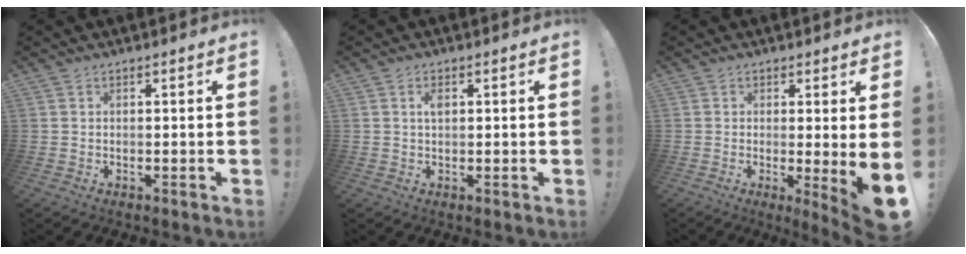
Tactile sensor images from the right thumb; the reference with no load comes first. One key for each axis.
{"total": 2.0, "fx": 0.6, "fy": 1.2, "fz": 1.5, "tx": -0.031, "ty": 0.005, "tz": 0.010}
{"total": 6.4, "fx": 0.3, "fy": -0.2, "fz": 6.4, "tx": -0.080, "ty": -0.022, "tz": 0.005}